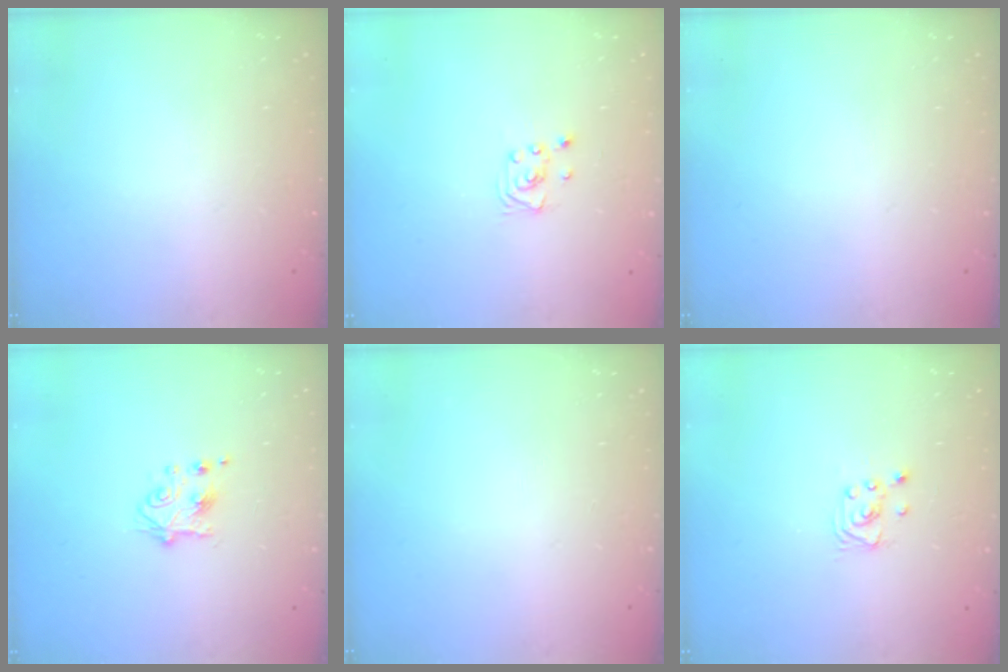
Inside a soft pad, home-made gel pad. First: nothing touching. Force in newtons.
{"total": 2.0, "press": 2.0, "slide": 0.1}
{"total": 0.0}
{"total": 5.3, "press": 5.2, "slide": 0.8}
{"total": 0.0}
{"total": 1.7, "press": 1.6, "slide": 0.1}